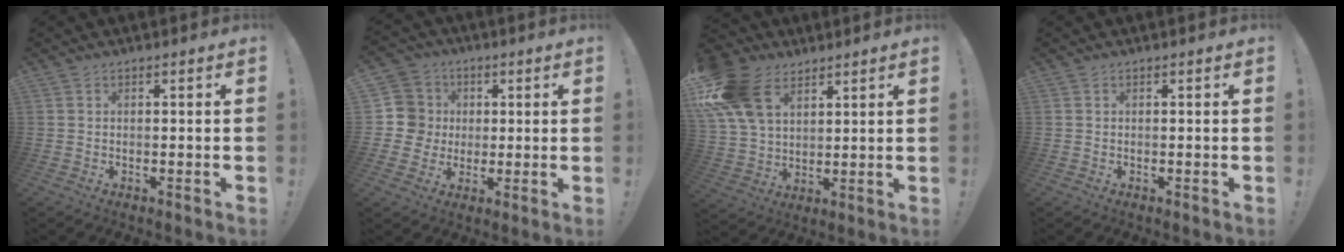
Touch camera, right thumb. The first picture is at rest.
{"total": 10.7, "force": [1.3, 10.2, 2.7], "torque": [-0.036, -0.004, 0.029]}
{"total": 18.1, "force": [9.4, 12.0, 9.8], "torque": [-0.187, -0.036, 0.180]}
{"total": 0.0}